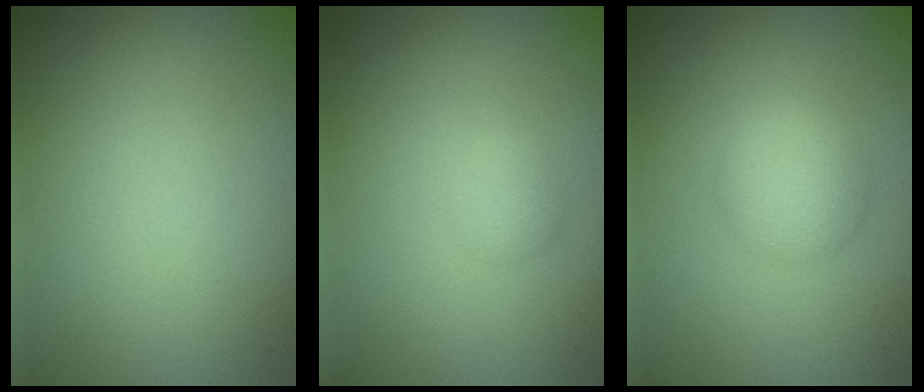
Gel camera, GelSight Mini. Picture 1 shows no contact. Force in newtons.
{"total": 1.3, "press": 1.3, "slide": 0.0}
{"total": 3.3, "press": 3.3, "slide": 0.1}